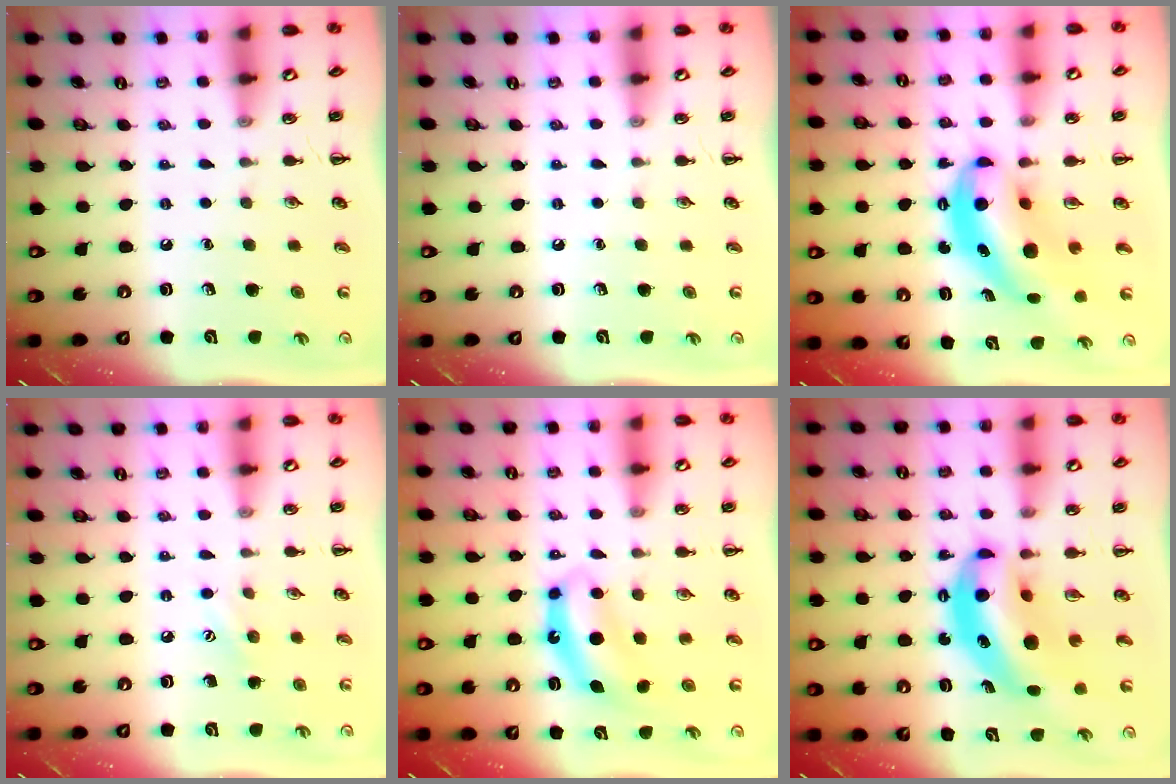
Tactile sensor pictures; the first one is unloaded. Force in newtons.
{"total": 0.0}
{"total": 8.2, "press": 8.0, "slide": 1.7}
{"total": 6.1, "press": 6.0, "slide": 1.3}
{"total": 7.1, "press": 7.1, "slide": 0.5}
{"total": 10.8, "press": 10.4, "slide": 2.7}